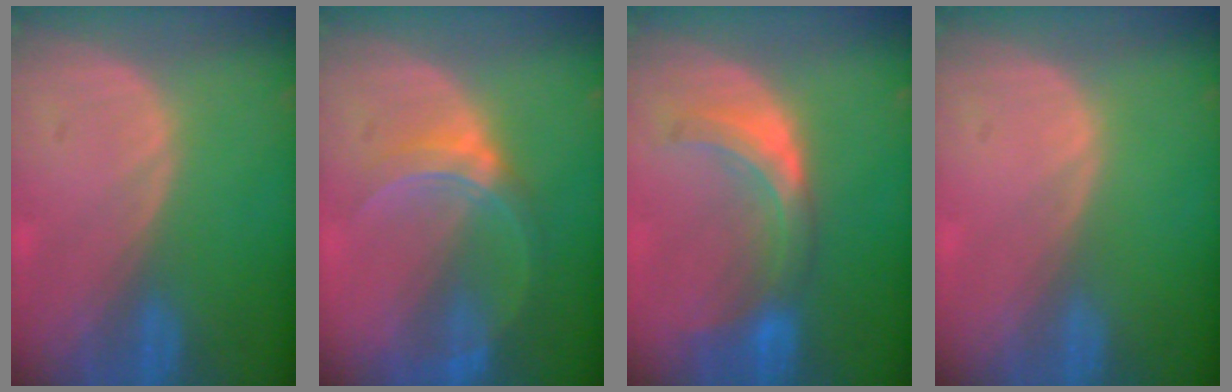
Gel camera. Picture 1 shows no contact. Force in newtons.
{"total": 5.9, "press": 5.8, "slide": 1.2}
{"total": 7.0, "press": 6.8, "slide": 1.6}
{"total": 0.0}